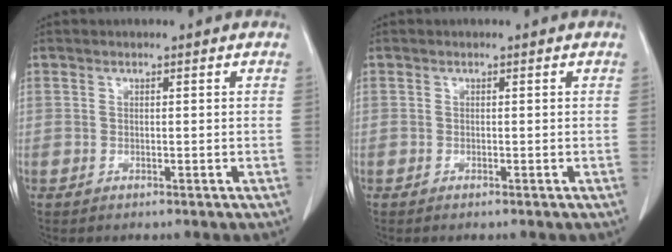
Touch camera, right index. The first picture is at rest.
{"total": 0.0}